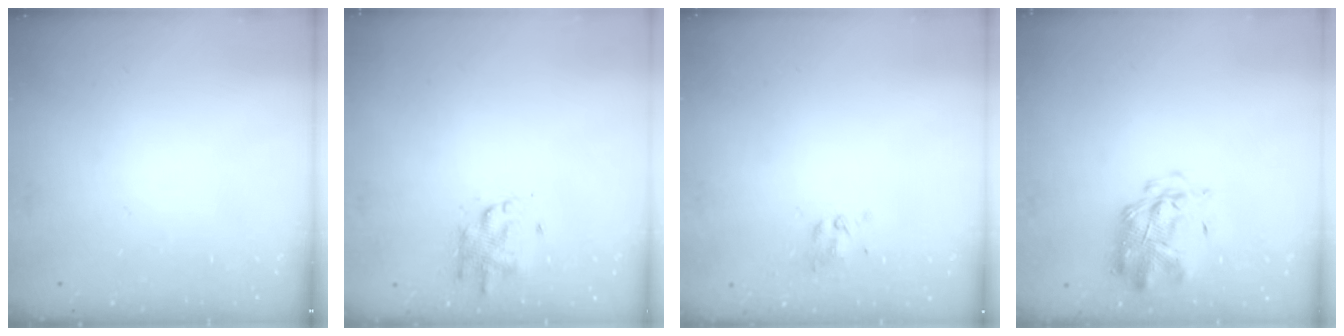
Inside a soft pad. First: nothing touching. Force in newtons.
{"total": 2.0, "press": 1.9, "slide": 0.6}
{"total": 3.3, "press": 3.2, "slide": 0.9}
{"total": 2.9, "press": 2.8, "slide": 0.8}